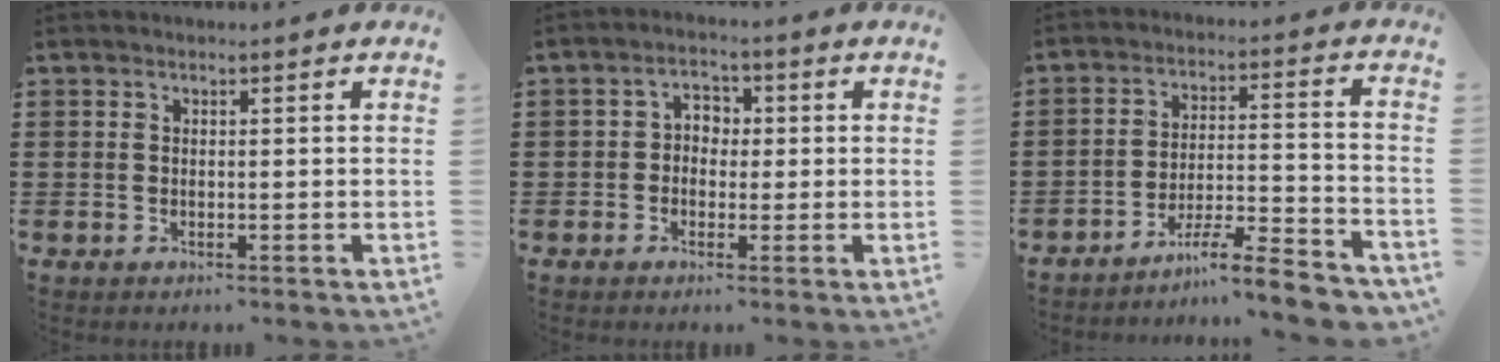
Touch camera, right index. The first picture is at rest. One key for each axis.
{"total": 2.7, "fx": -0.5, "fy": 2.4, "fz": 1.2, "tx": -0.033, "ty": 0.013, "tz": -0.015}
{"total": 7.9, "fx": -6.9, "fy": 0.5, "fz": 3.8, "tx": -0.053, "ty": 0.006, "tz": -0.130}